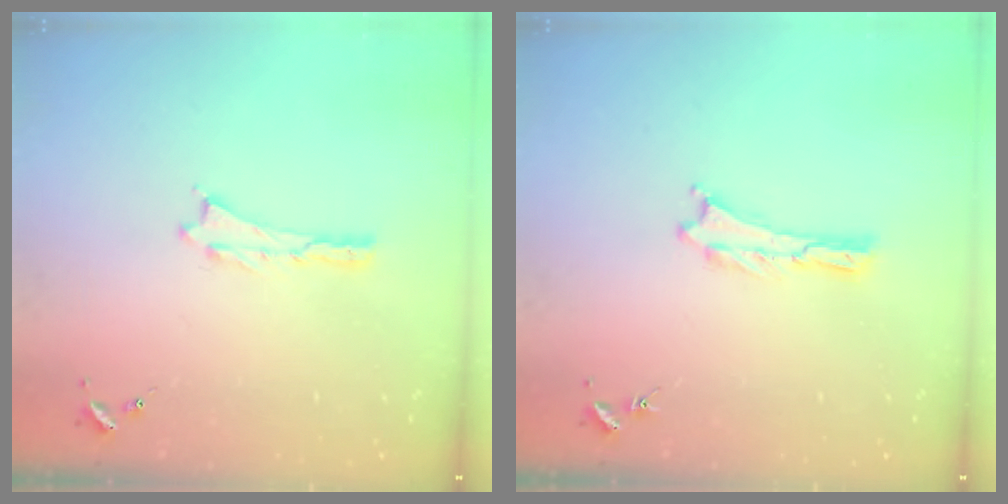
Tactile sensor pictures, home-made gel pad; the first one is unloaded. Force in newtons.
{"total": 0.0}